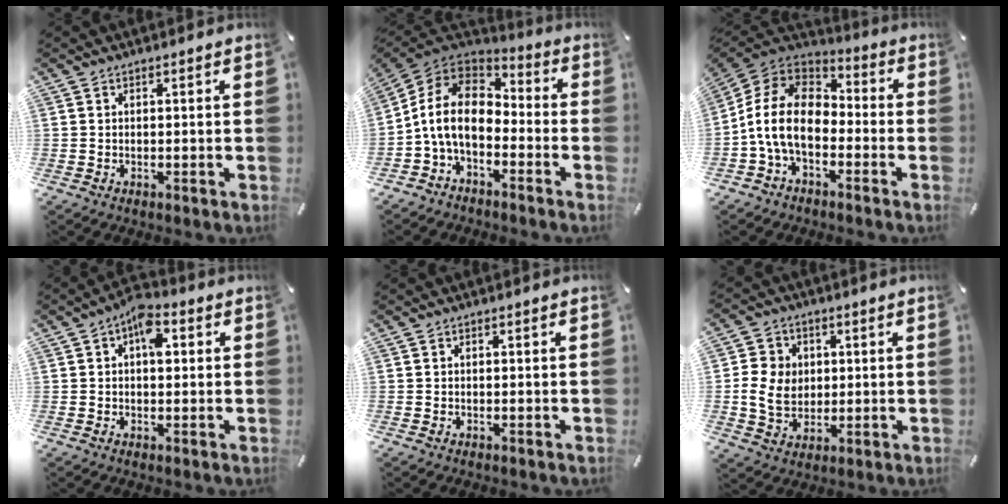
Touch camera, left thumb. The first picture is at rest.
{"total": 12.1, "force": [-3.7, 8.2, 8.2], "torque": [-0.184, 0.025, -0.075]}
{"total": 14.5, "force": [-5.0, 9.4, 9.9], "torque": [-0.210, 0.035, -0.096]}
{"total": 6.2, "force": [1.3, 3.7, 4.9], "torque": [-0.057, -0.002, 0.015]}
{"total": 0.0}
{"total": 8.6, "force": [0.2, 7.6, 3.9], "torque": [-0.083, 0.008, 0.001]}